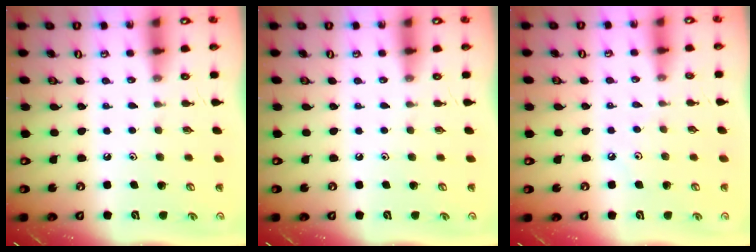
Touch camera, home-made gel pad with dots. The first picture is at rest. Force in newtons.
{"total": 0.0}
{"total": 3.7, "press": 3.7, "slide": 0.6}